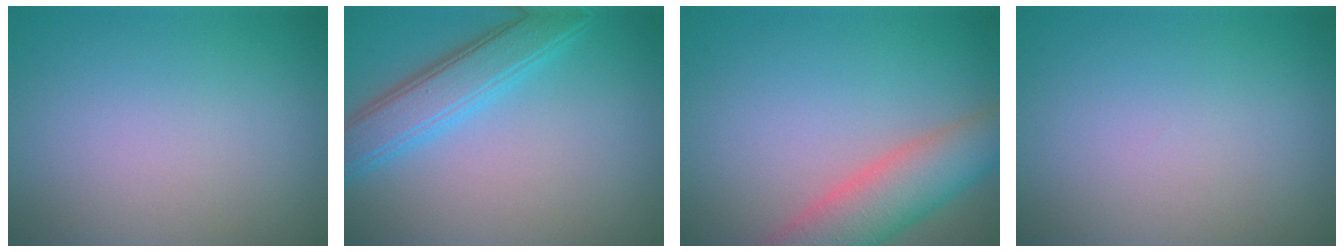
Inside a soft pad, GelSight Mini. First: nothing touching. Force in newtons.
{"total": 4.4, "press": 4.4, "slide": 0.2}
{"total": 5.5, "press": 5.5, "slide": 0.6}
{"total": 0.0}